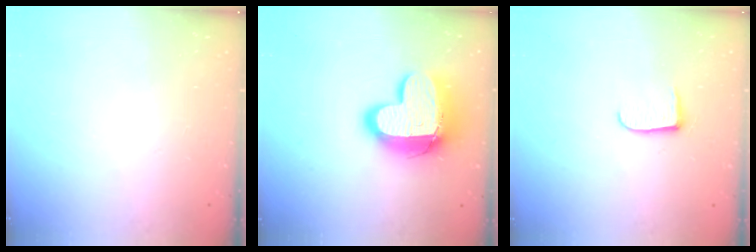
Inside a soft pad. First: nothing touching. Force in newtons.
{"total": 16.2, "press": 16.2, "slide": 1.4}
{"total": 6.2, "press": 6.1, "slide": 0.7}